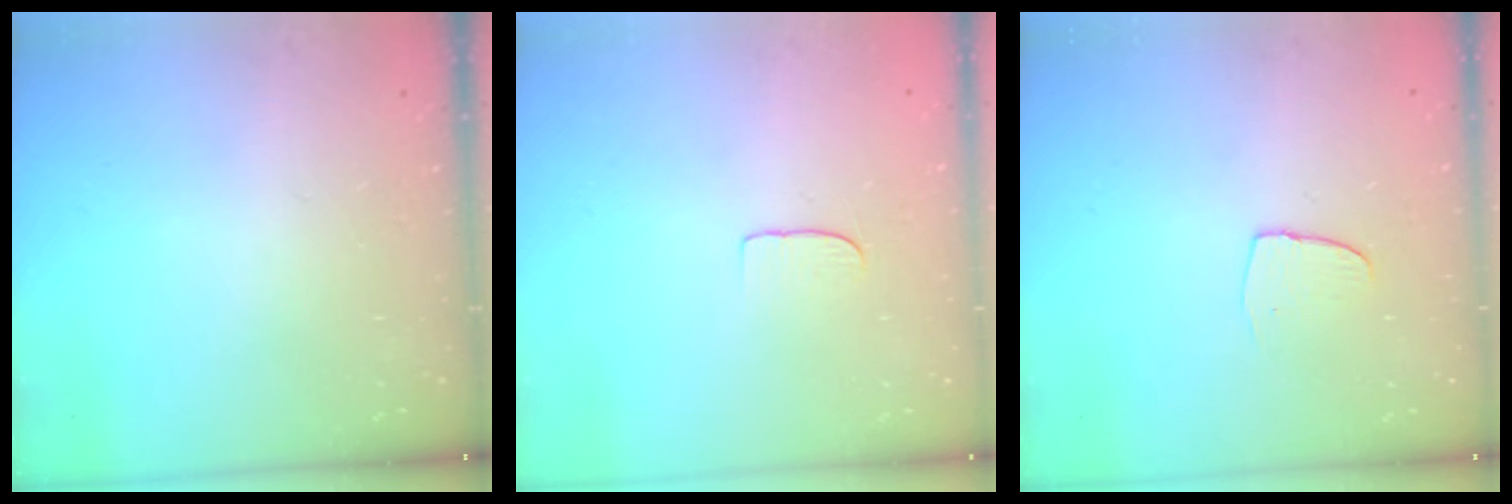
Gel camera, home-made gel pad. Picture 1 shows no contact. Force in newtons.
{"total": 5.0, "press": 4.9, "slide": 0.4}
{"total": 4.2, "press": 4.2, "slide": 0.3}